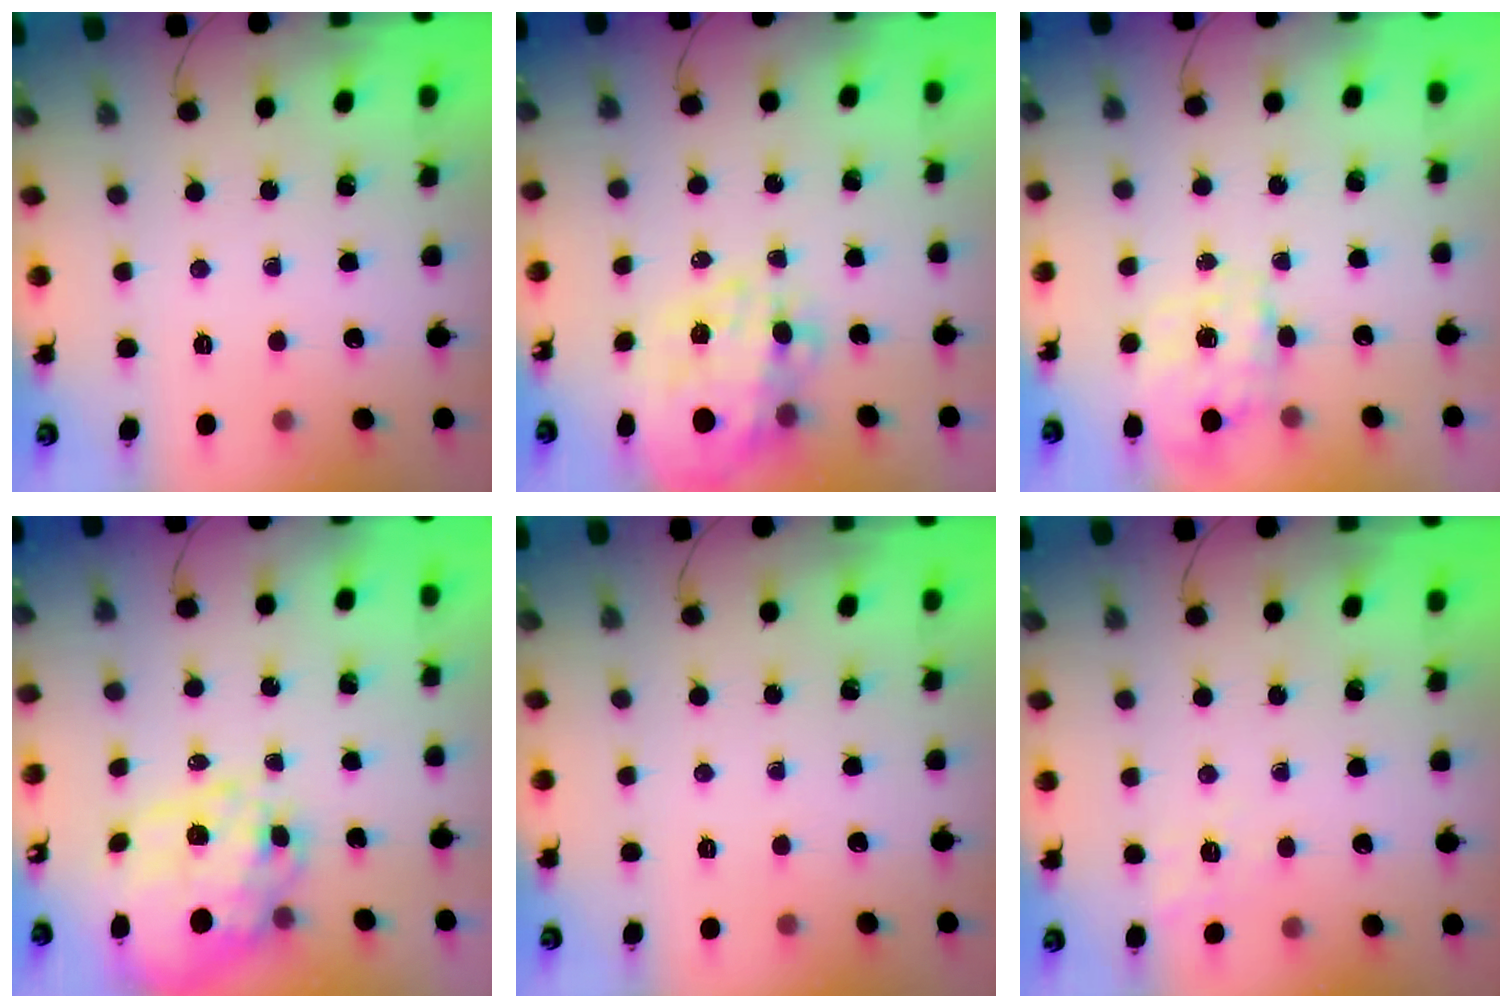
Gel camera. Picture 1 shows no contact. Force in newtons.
{"total": 11.5, "press": 11.0, "slide": 3.2}
{"total": 8.5, "press": 8.4, "slide": 1.4}
{"total": 16.8, "press": 16.6, "slide": 3.1}
{"total": 0.0}
{"total": 2.3, "press": 0.9, "slide": 2.1}